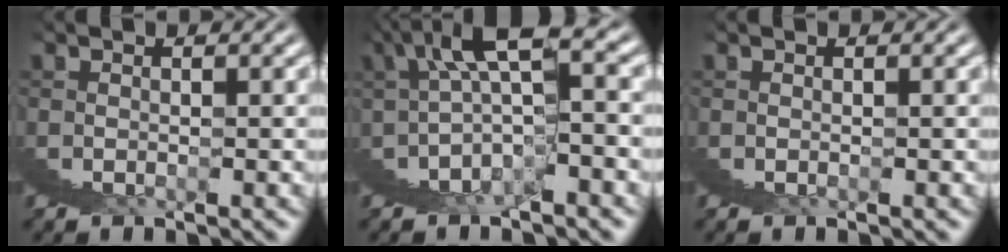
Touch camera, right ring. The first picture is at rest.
{"total": 7.4, "force": [2.7, 3.0, 6.2], "torque": [-0.097, 0.014, 0.039]}
{"total": 0.0}